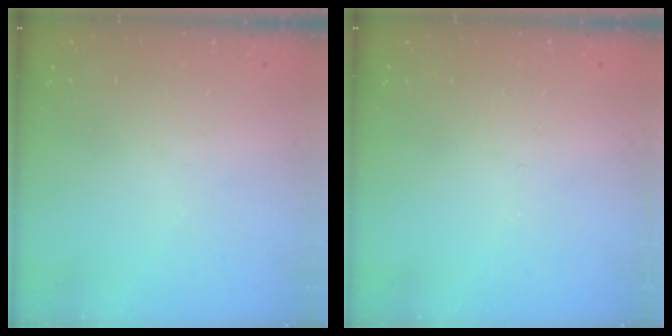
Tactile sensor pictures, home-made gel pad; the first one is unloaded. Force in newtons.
{"total": 0.0}